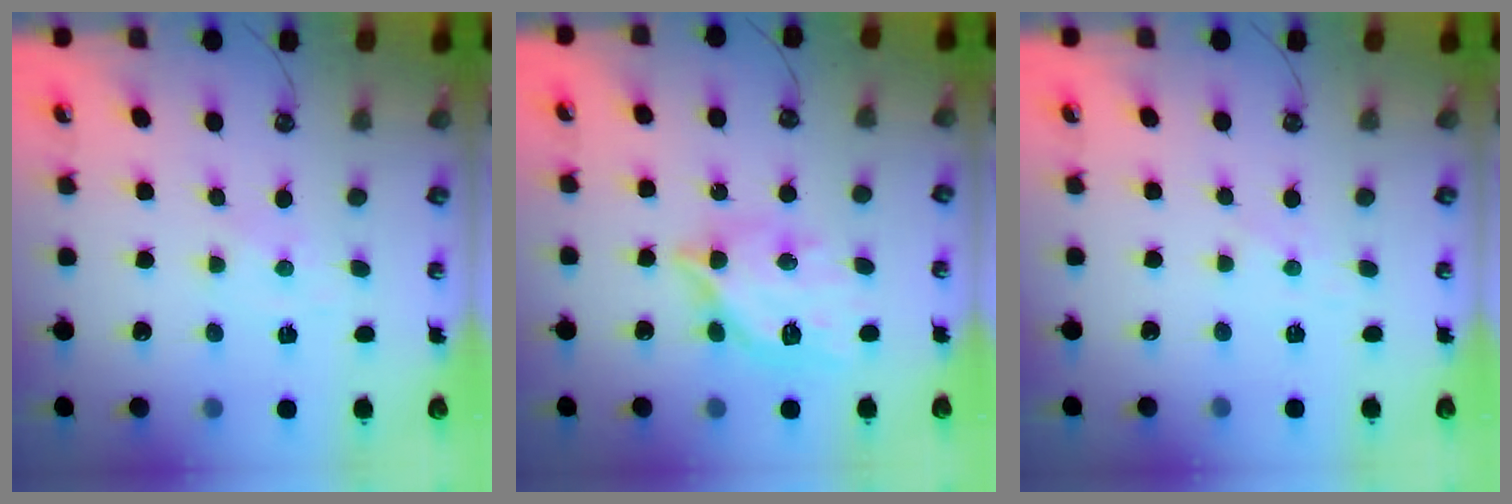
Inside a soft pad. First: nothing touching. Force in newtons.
{"total": 15.0, "press": 15.0, "slide": 1.1}
{"total": 1.4, "press": 1.3, "slide": 0.4}